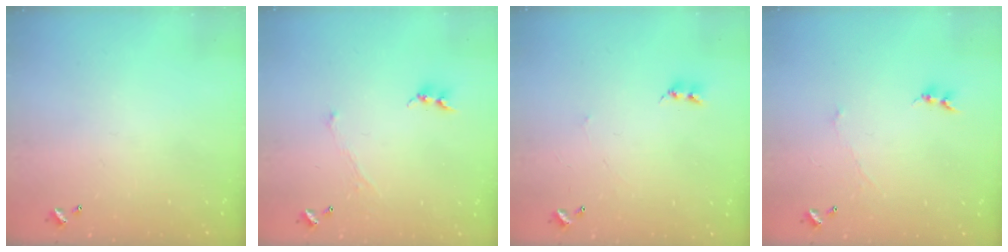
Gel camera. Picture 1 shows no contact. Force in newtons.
{"total": 0.8, "press": 0.7, "slide": 0.3}
{"total": 2.4, "press": 2.4, "slide": 0.4}
{"total": 0.0}